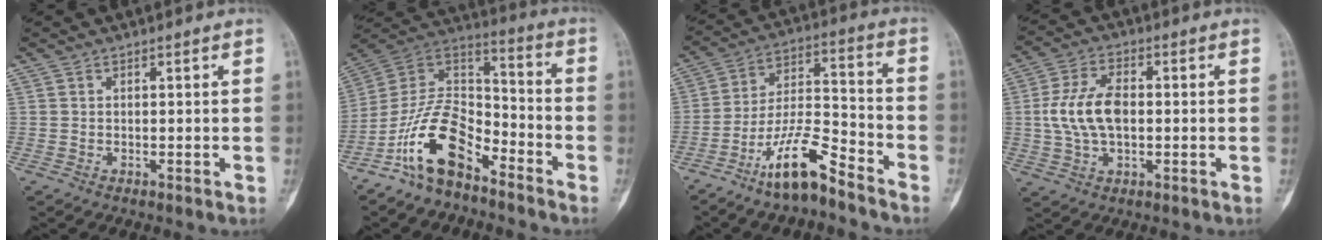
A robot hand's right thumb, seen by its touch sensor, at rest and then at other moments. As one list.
[{"total": 15.0, "force": [-9.3, 7.5, 9.2], "torque": [-0.149, 0.089, -0.185]}, {"total": 12.4, "force": [-8.9, 3.1, 8.1], "torque": [-0.148, 0.071, -0.169]}, {"total": 10.2, "force": [0.1, 5.8, 8.4], "torque": [-0.164, 0.012, 0.002]}]